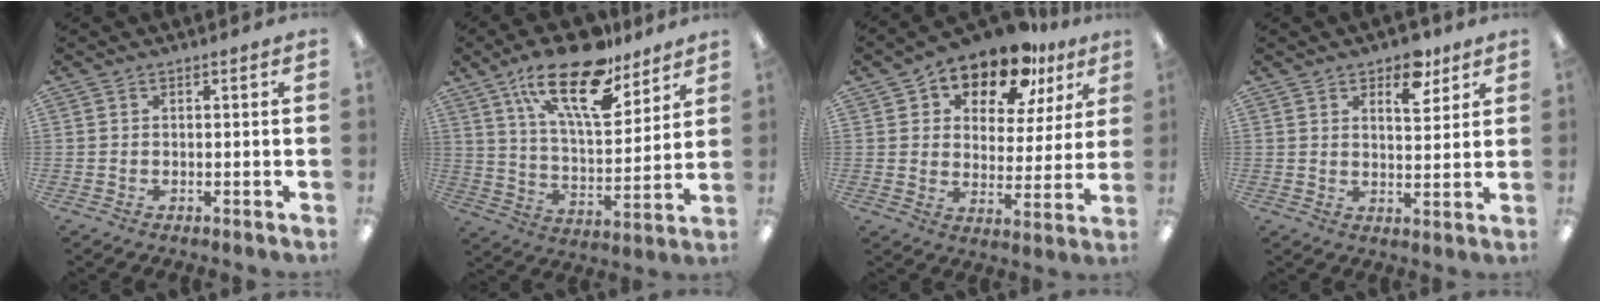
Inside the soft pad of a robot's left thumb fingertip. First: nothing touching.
{"total": 22.0, "force": [14.5, 8.7, 14.1], "torque": [-0.235, -0.075, 0.245]}
{"total": 13.5, "force": [10.4, 6.2, 5.8], "torque": [-0.105, -0.067, 0.184]}
{"total": 7.6, "force": [5.2, 3.7, 4.2], "torque": [-0.039, -0.026, 0.084]}